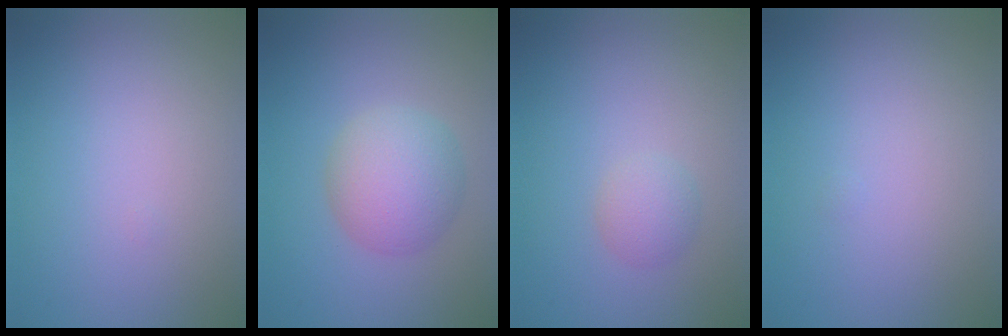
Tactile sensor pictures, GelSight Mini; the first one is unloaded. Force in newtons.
{"total": 5.0, "press": 5.0, "slide": 0.2}
{"total": 1.8, "press": 1.8, "slide": 0.0}
{"total": 0.0}